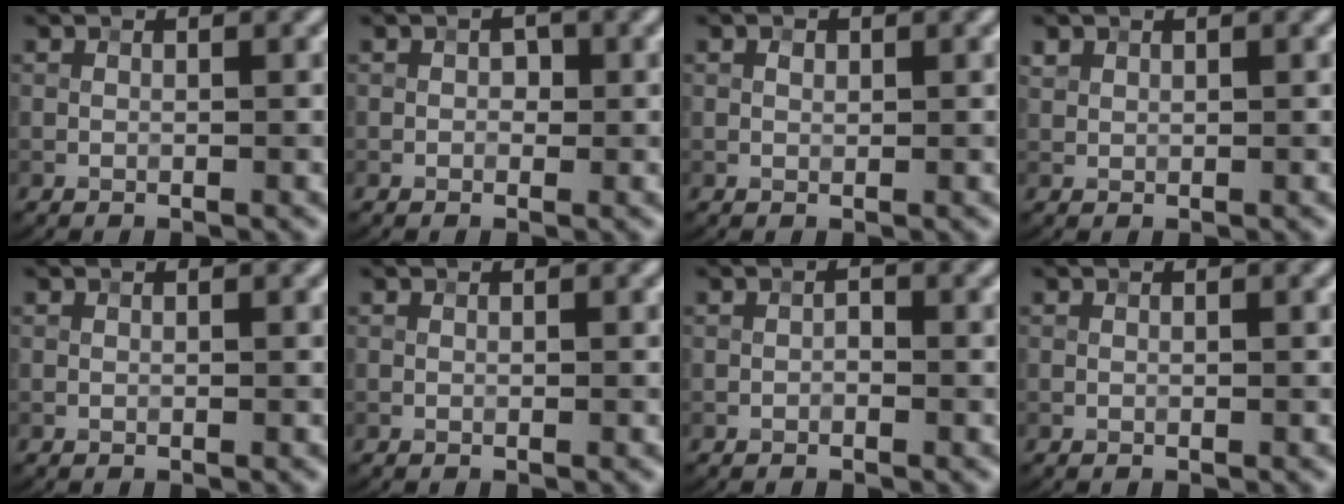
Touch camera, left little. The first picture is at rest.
{"total": 1.0, "force": [0.0, 0.8, 0.5], "torque": [-0.003, -0.003, -0.003]}
{"total": 0.6, "force": [0.2, 0.4, 0.4], "torque": [-0.003, 0.000, 0.002]}
{"total": 0.8, "force": [0.5, 0.6, 0.1], "torque": [-0.003, 0.000, 0.013]}
{"total": 0.0}
{"total": 0.0}
{"total": 0.7, "force": [-0.3, 0.4, 0.4], "torque": [-0.004, 0.002, -0.005]}
{"total": 0.0}